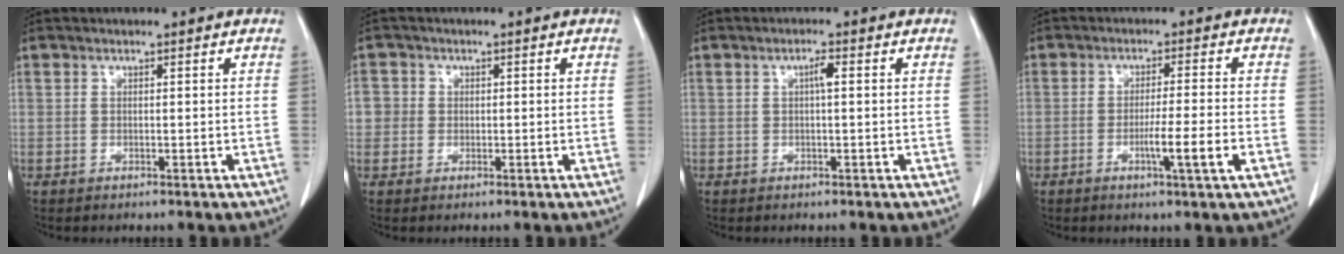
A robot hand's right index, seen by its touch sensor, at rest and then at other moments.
{"total": 2.7, "force": [0.0, 2.7, 0.3], "torque": [0.010, 0.007, -0.003]}
{"total": 1.7, "force": [0.3, 0.2, 1.7], "torque": [-0.030, 0.004, 0.004]}
{"total": 5.8, "force": [-1.9, -0.7, 5.4], "torque": [-0.087, -0.010, -0.033]}